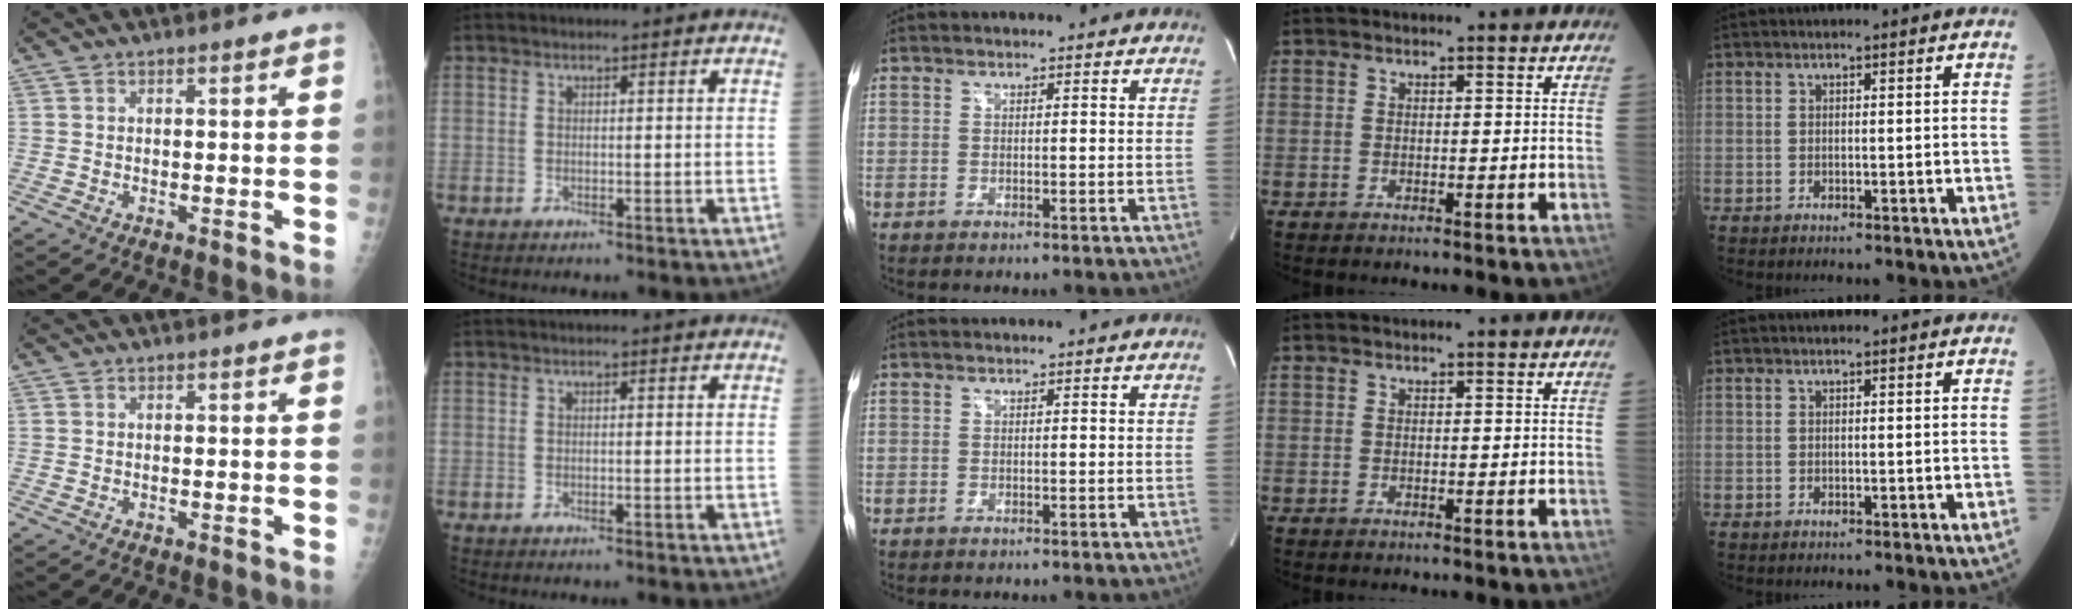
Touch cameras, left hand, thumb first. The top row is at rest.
{}